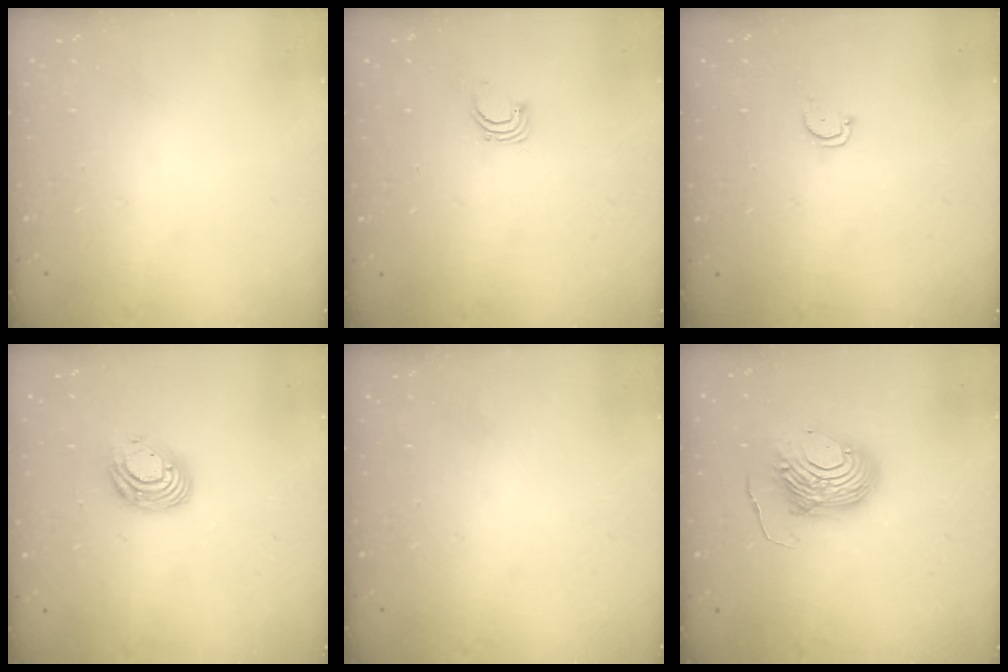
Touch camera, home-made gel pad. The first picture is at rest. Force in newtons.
{"total": 2.5, "press": 2.5, "slide": 0.1}
{"total": 2.0, "press": 2.0, "slide": 0.2}
{"total": 12.1, "press": 12.0, "slide": 1.2}
{"total": 0.0}
{"total": 12.4, "press": 12.3, "slide": 1.0}